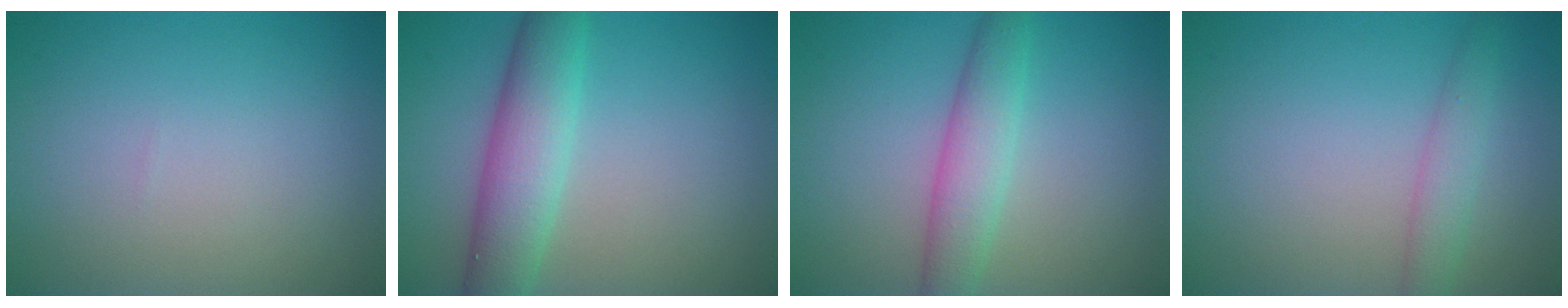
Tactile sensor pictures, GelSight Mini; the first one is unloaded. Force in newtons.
{"total": 5.6, "press": 5.6, "slide": 0.1}
{"total": 3.8, "press": 3.8, "slide": 0.2}
{"total": 2.2, "press": 2.2, "slide": 0.1}